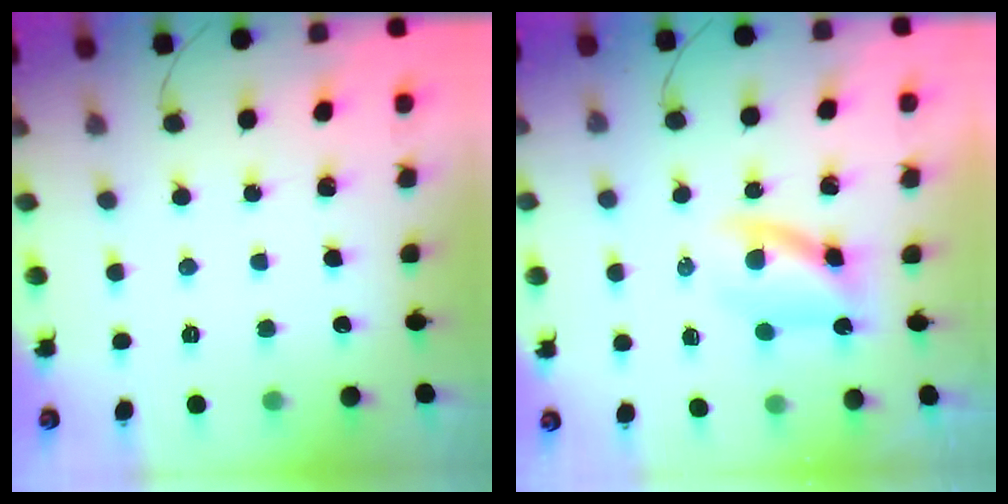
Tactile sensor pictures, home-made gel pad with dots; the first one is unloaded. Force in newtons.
{"total": 3.3, "press": 3.3, "slide": 0.7}